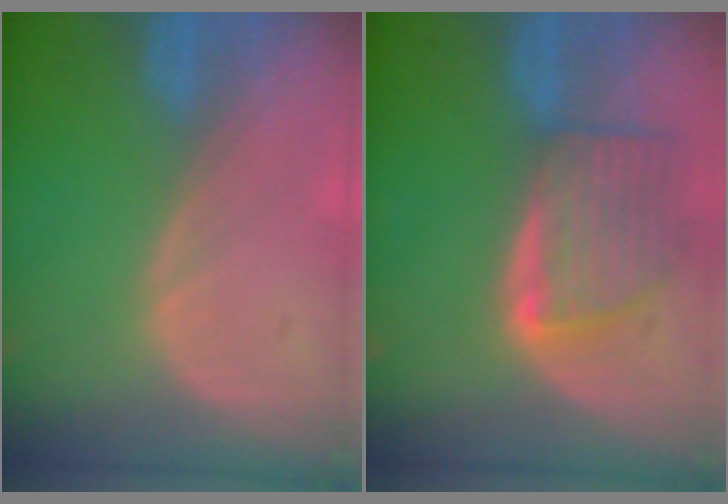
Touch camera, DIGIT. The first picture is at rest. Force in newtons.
{"total": 7.9, "press": 7.2, "slide": 3.3}